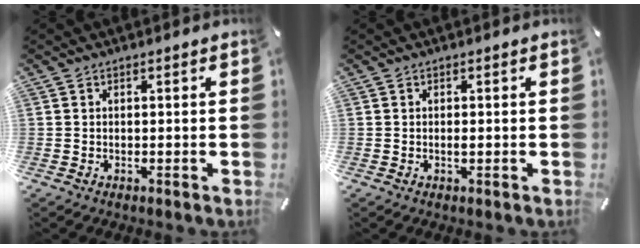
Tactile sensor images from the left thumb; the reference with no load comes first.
{"total": 0.7, "force": [-0.1, 0.2, 0.7], "torque": [-0.014, -0.003, -0.001]}